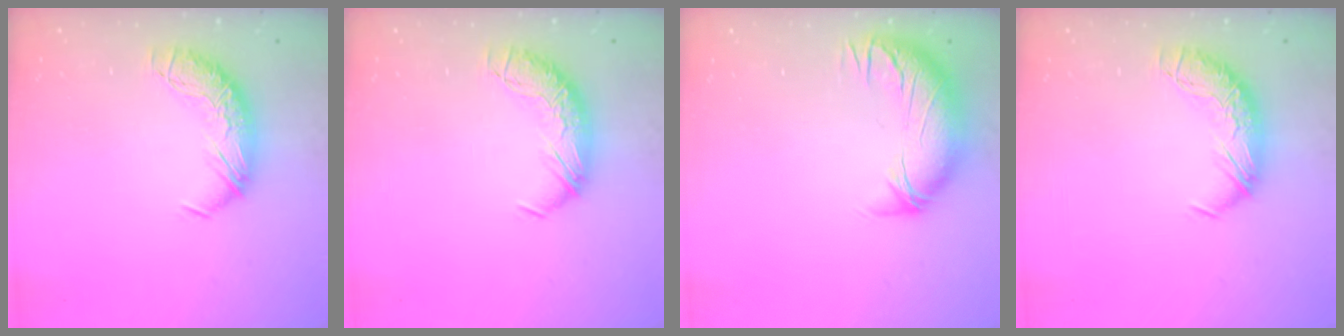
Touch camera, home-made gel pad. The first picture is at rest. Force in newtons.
{"total": 0.0}
{"total": 3.2, "press": 2.5, "slide": 2.0}
{"total": 0.0}